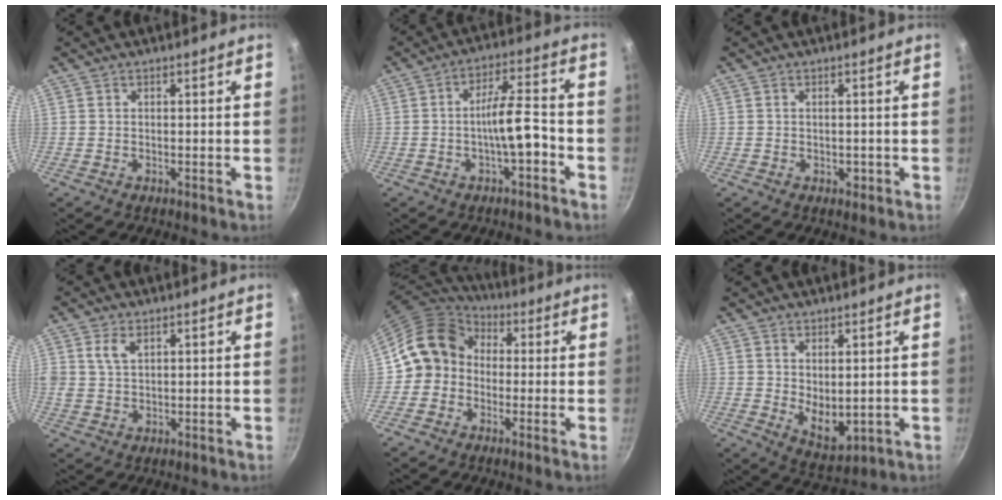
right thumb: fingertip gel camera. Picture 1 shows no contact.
{"total": 7.5, "force": [-2.6, 2.0, 6.8], "torque": [-0.111, 0.037, -0.044]}
{"total": 1.5, "force": [-0.3, 1.0, 1.1], "torque": [-0.013, 0.000, -0.004]}
{"total": 3.9, "force": [1.7, 2.4, 2.5], "torque": [-0.042, -0.006, 0.036]}
{"total": 11.5, "force": [0.0, 10.1, 5.6], "torque": [-0.066, 0.034, -0.024]}
{"total": 6.9, "force": [1.0, 3.8, 5.6], "torque": [-0.077, -0.024, 0.034]}